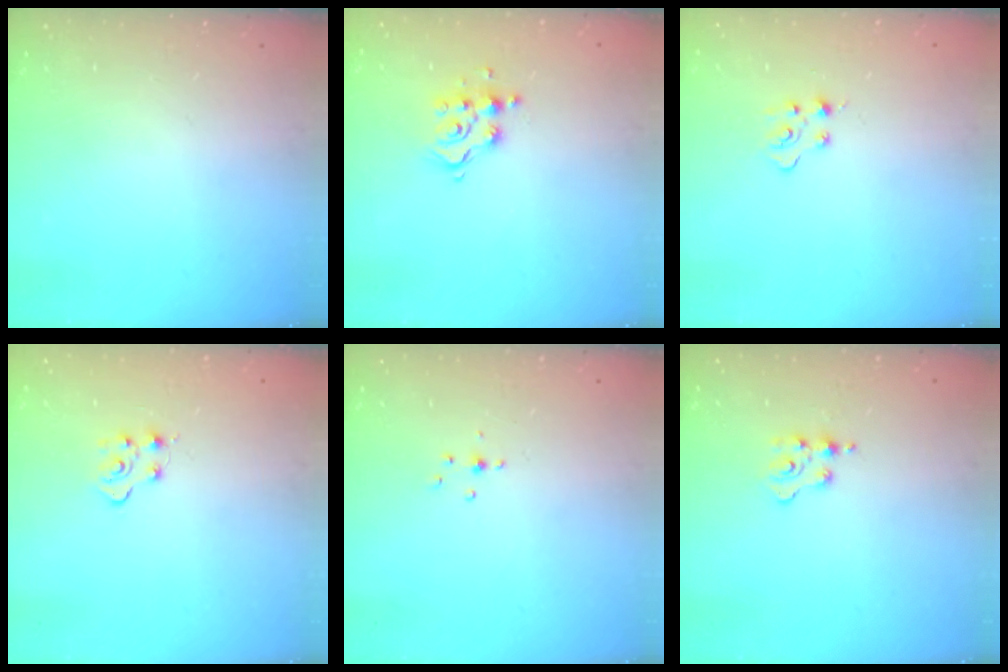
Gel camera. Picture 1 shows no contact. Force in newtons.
{"total": 9.8, "press": 9.8, "slide": 0.8}
{"total": 2.9, "press": 2.8, "slide": 0.4}
{"total": 5.0, "press": 4.9, "slide": 0.5}
{"total": 3.7, "press": 3.5, "slide": 1.3}
{"total": 2.1, "press": 2.1, "slide": 0.3}